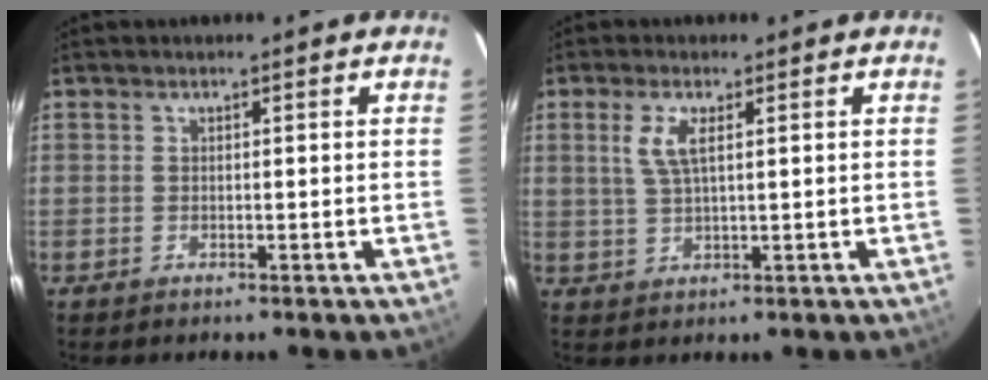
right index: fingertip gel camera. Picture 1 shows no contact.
{"total": 4.3, "force": [1.6, 1.2, 3.8], "torque": [-0.081, 0.002, 0.035]}